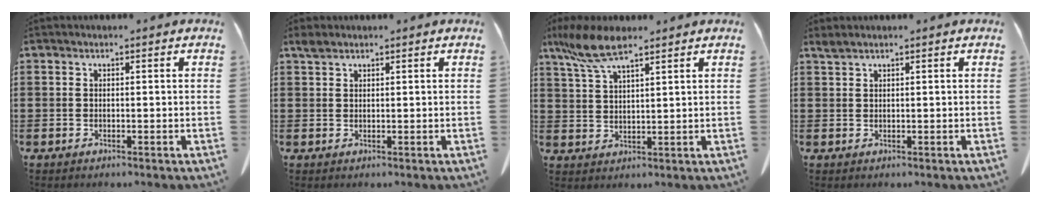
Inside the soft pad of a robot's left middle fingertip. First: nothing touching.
{"total": 1.3, "force": [1.2, 0.5, 0.5], "torque": [-0.013, 0.000, 0.023]}
{"total": 7.0, "force": [5.0, 1.5, 4.7], "torque": [-0.112, -0.007, 0.091]}
{"total": 1.1, "force": [0.9, 0.0, 0.5], "torque": [-0.013, -0.002, 0.019]}